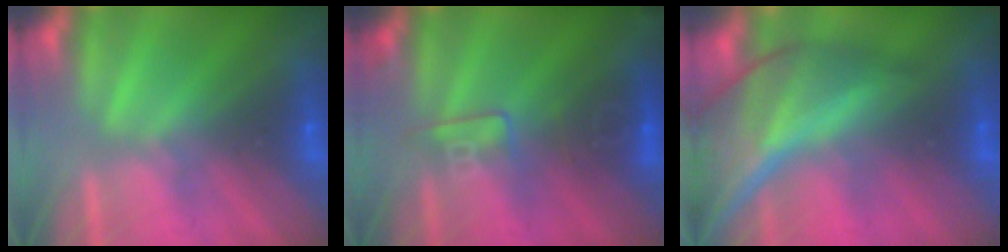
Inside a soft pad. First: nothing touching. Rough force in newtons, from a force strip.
{"total": 2.4}
{"total": 10.2}